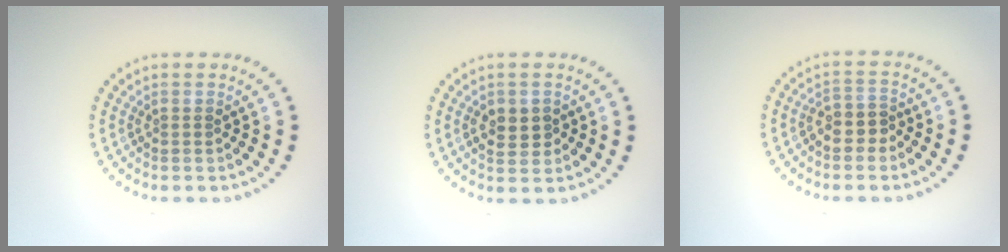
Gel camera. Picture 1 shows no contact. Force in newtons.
{"total": 2.4, "press": 2.3, "slide": 0.3}
{"total": 2.2, "press": 2.0, "slide": 1.0}